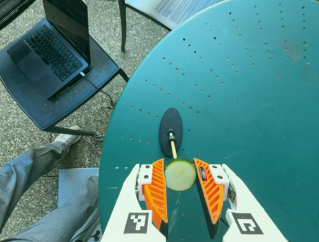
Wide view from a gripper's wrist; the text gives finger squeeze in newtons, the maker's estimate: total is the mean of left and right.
{"total": 11.6, "left": 11.7, "right": 11.5}